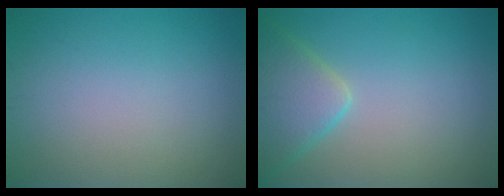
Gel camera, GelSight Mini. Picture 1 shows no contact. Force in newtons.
{"total": 4.7, "press": 4.7, "slide": 0.3}